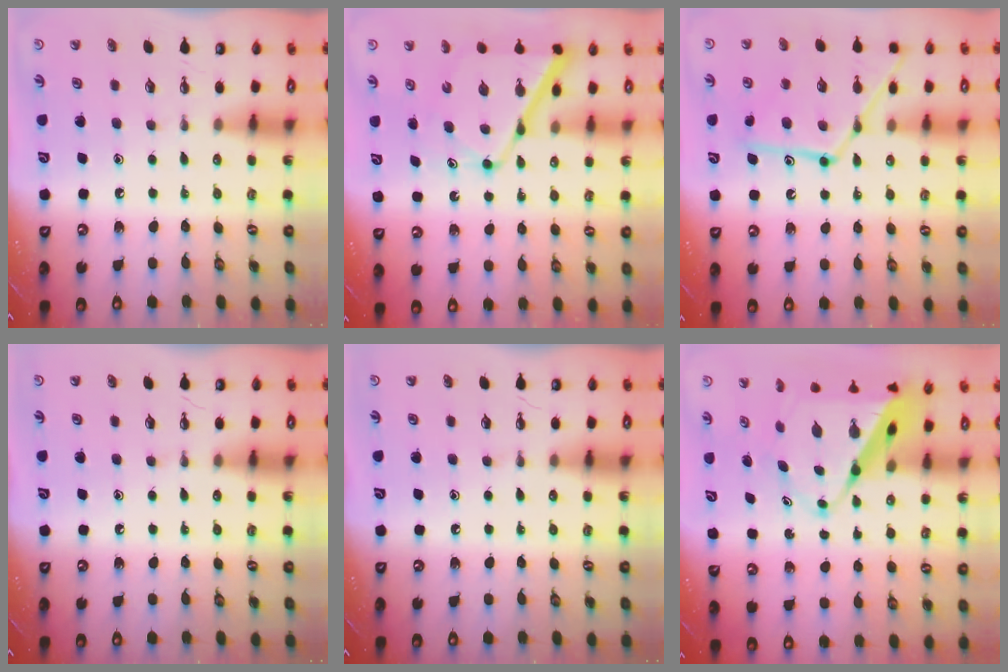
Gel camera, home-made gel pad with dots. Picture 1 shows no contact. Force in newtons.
{"total": 12.4, "press": 12.3, "slide": 1.2}
{"total": 14.2, "press": 14.1, "slide": 0.9}
{"total": 0.0}
{"total": 0.0}
{"total": 11.7, "press": 11.6, "slide": 0.9}